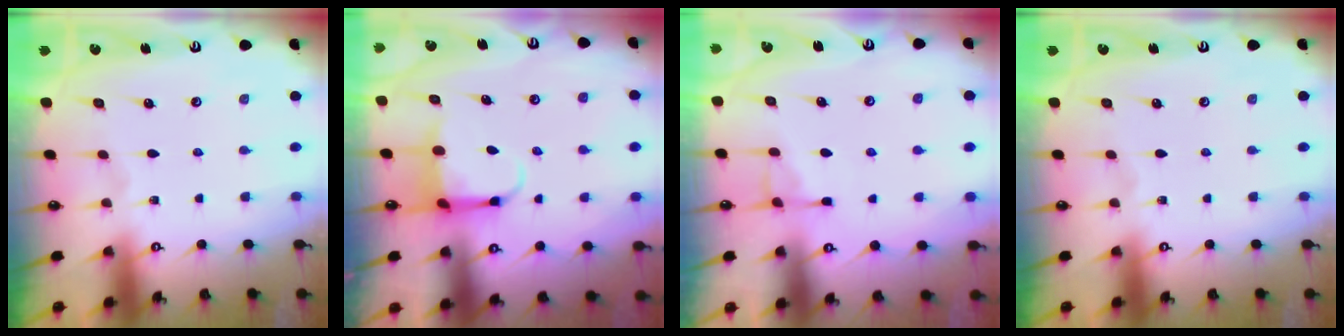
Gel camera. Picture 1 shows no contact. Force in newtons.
{"total": 6.1, "press": 6.0, "slide": 1.3}
{"total": 4.5, "press": 4.4, "slide": 0.8}
{"total": 0.0}